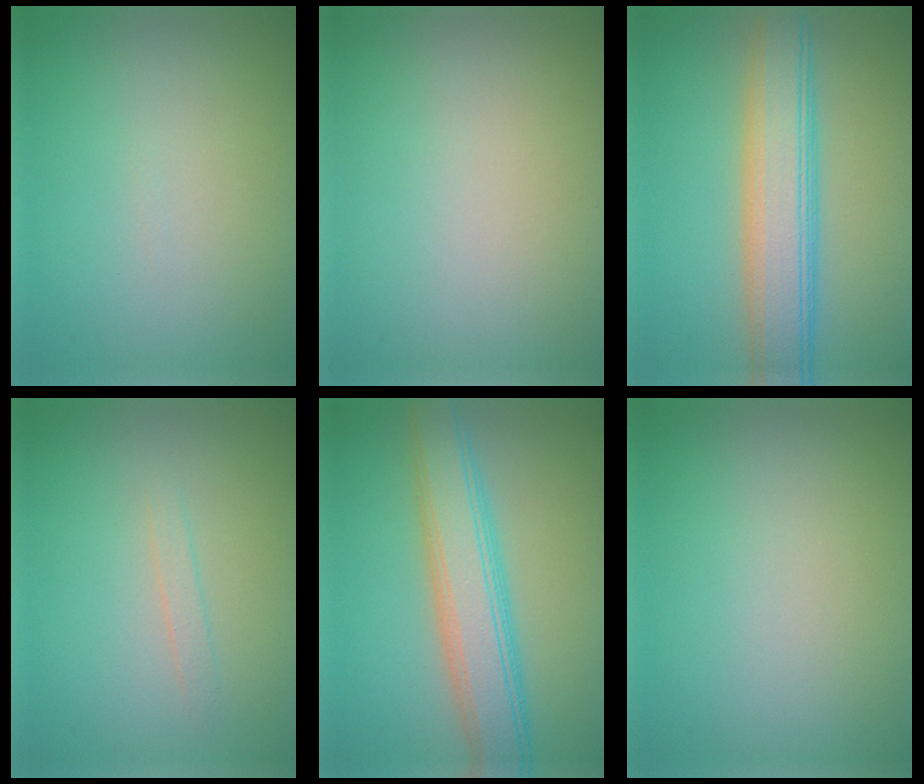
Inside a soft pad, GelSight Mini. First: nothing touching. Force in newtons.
{"total": 0.0}
{"total": 7.0, "press": 7.0, "slide": 0.3}
{"total": 0.9, "press": 0.8, "slide": 0.1}
{"total": 6.6, "press": 6.6, "slide": 0.1}
{"total": 0.0}